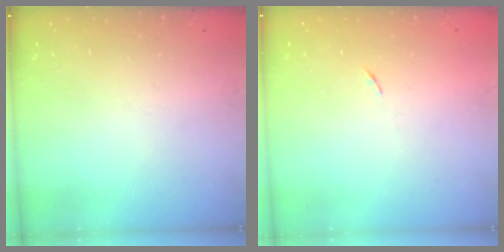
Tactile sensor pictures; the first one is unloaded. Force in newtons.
{"total": 3.8, "press": 3.7, "slide": 0.7}